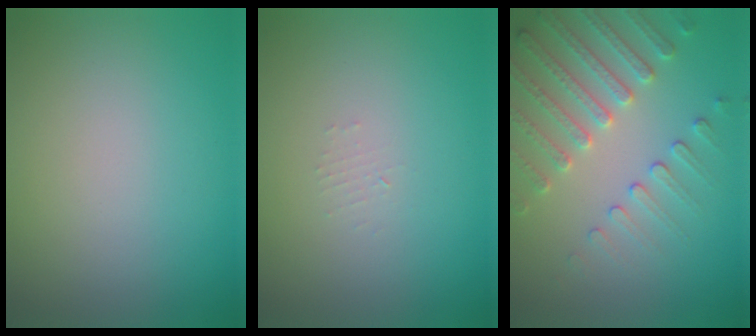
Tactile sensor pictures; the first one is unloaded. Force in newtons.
{"total": 0.7, "press": 0.7, "slide": 0.1}
{"total": 4.0, "press": 4.0, "slide": 0.5}